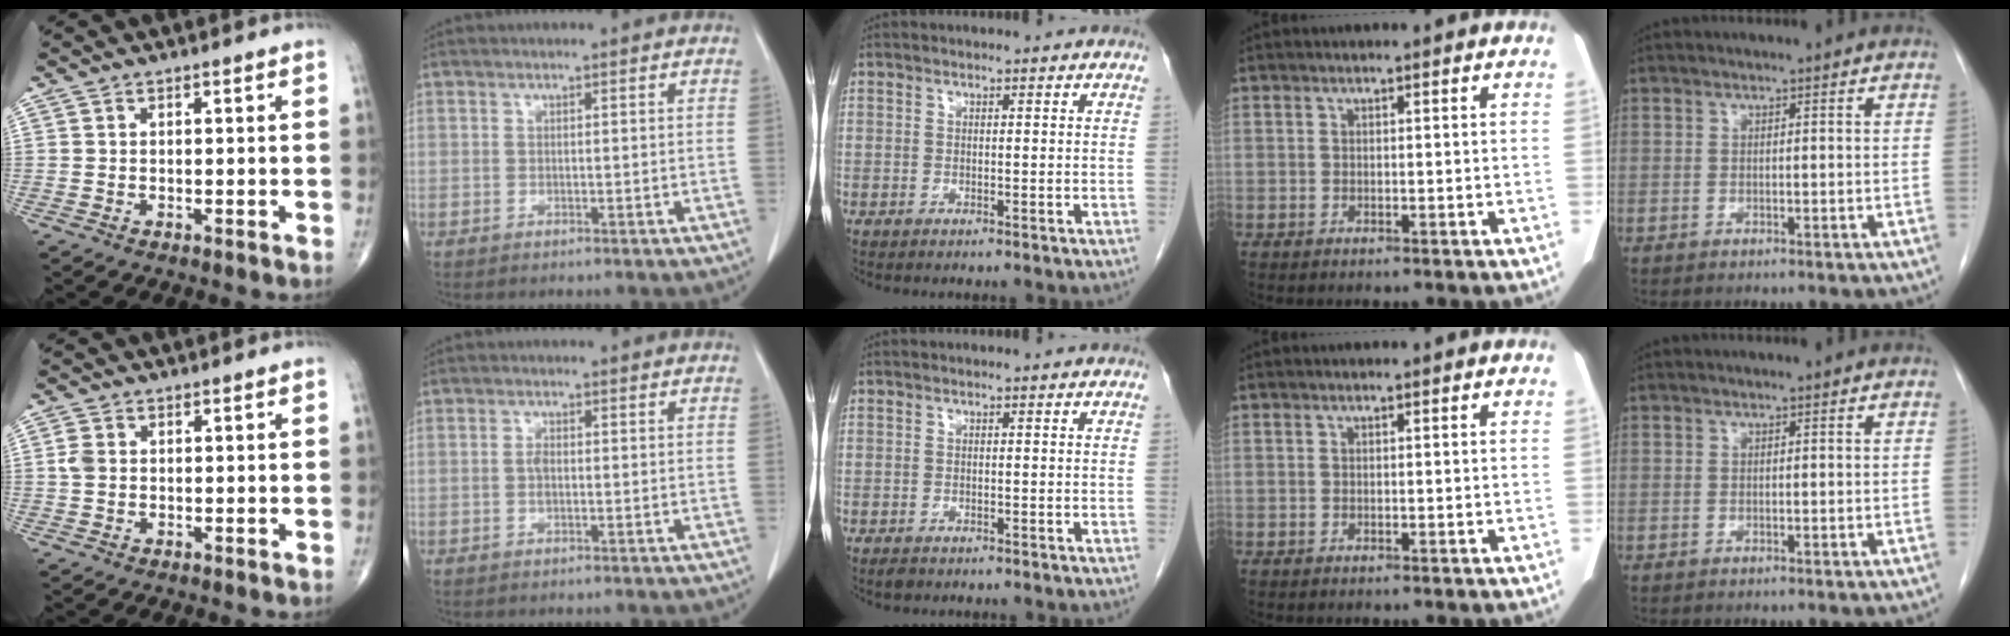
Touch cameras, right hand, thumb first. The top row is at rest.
{"thumb": {"total": 2.2, "force": [0.2, 1.7, 1.4], "torque": [-0.033, 0.005, 0.003]}, "index": {"total": 1.5, "force": [-0.1, 0.6, 1.3], "torque": [-0.028, 0.001, -0.004]}, "middle": {"total": 1.0, "force": [-0.8, 0.5, 0.4], "torque": [-0.013, -0.001, -0.010]}}